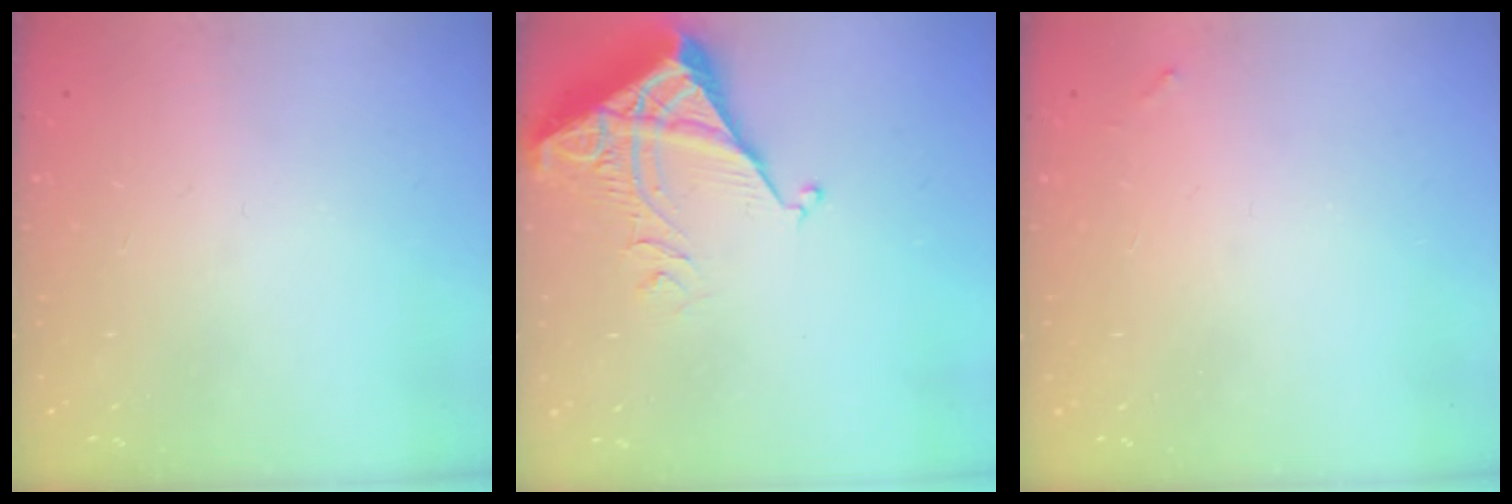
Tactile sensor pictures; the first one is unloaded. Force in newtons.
{"total": 5.4, "press": 5.4, "slide": 0.7}
{"total": 3.7, "press": 3.7, "slide": 0.2}